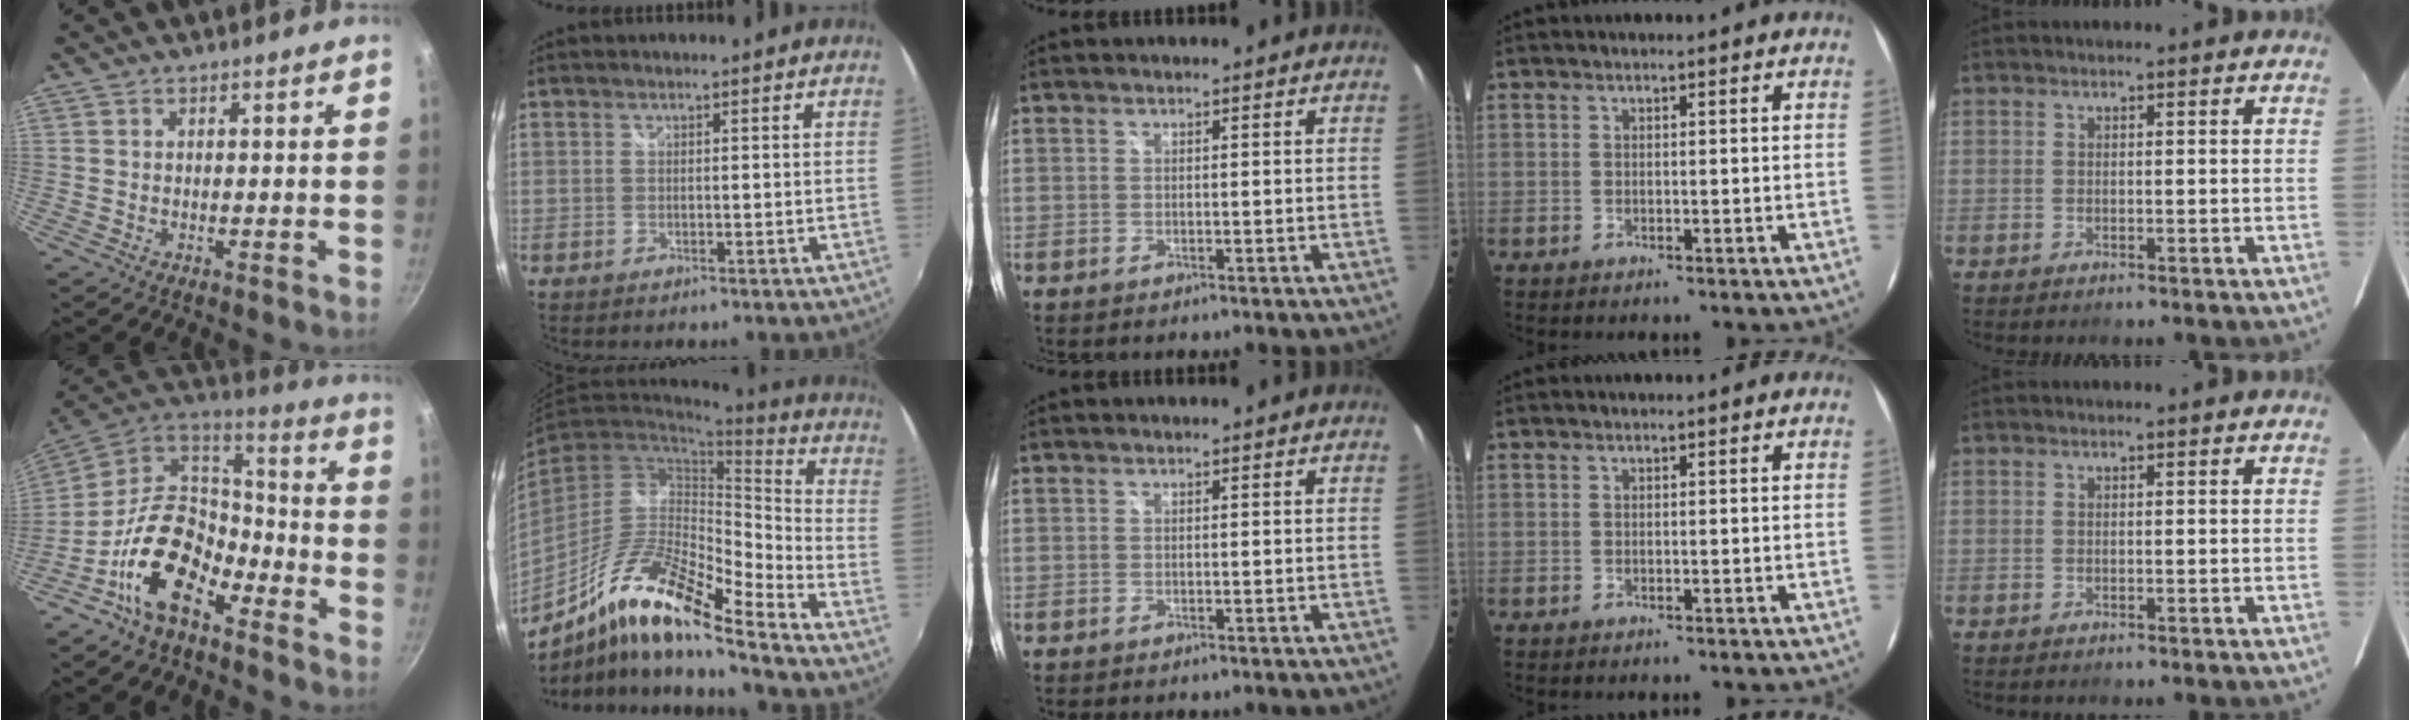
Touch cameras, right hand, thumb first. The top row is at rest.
{"thumb": {"total": 17.6, "force": [-9.4, 10.0, 11.1], "torque": [-0.174, 0.076, -0.188]}, "index": {"total": 16.8, "force": [-11.9, 2.6, 11.6], "torque": [-0.213, -0.001, -0.232]}}